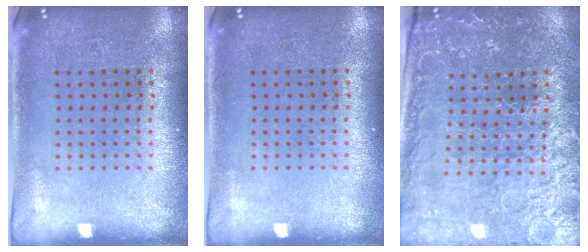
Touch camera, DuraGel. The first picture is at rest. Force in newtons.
{"total": 0.0}
{"total": 3.2, "press": 3.1, "slide": 0.4}